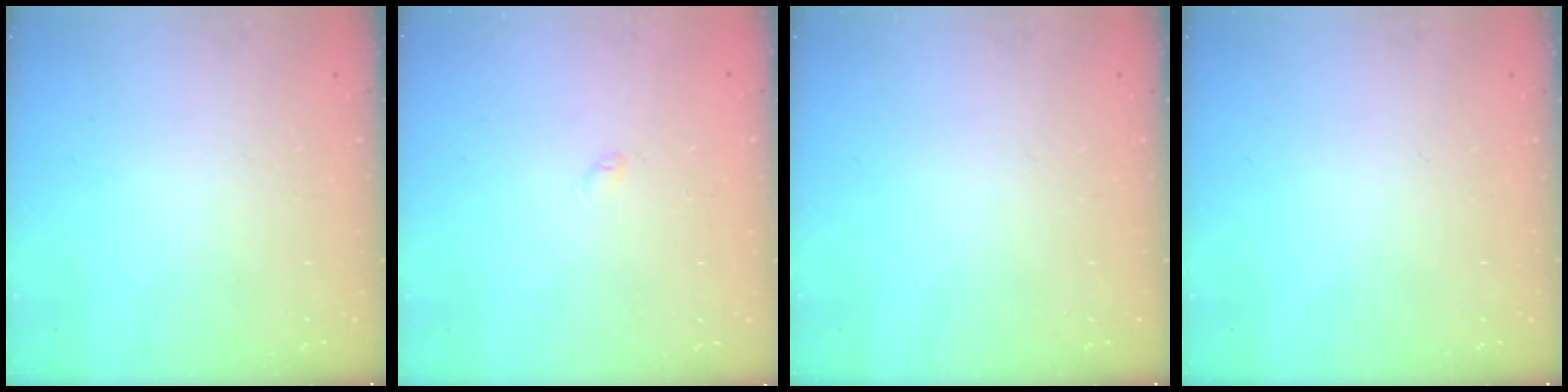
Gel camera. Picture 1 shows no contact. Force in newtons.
{"total": 2.6, "press": 2.6, "slide": 0.4}
{"total": 0.0}
{"total": 0.0}